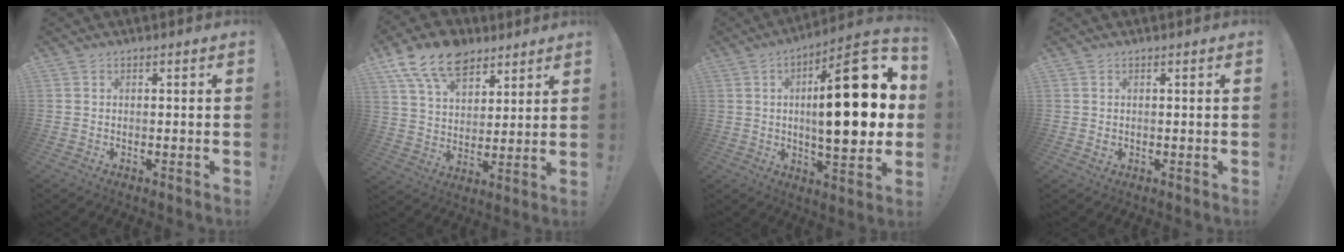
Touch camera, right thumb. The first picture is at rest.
{"total": 15.6, "force": [9.8, 9.6, 7.5], "torque": [-0.127, -0.053, 0.183]}
{"total": 25.3, "force": [3.0, 8.6, 23.6], "torque": [-0.344, -0.010, 0.037]}
{"total": 0.9, "force": [0.4, 0.7, 0.3], "torque": [0.010, -0.005, 0.004]}